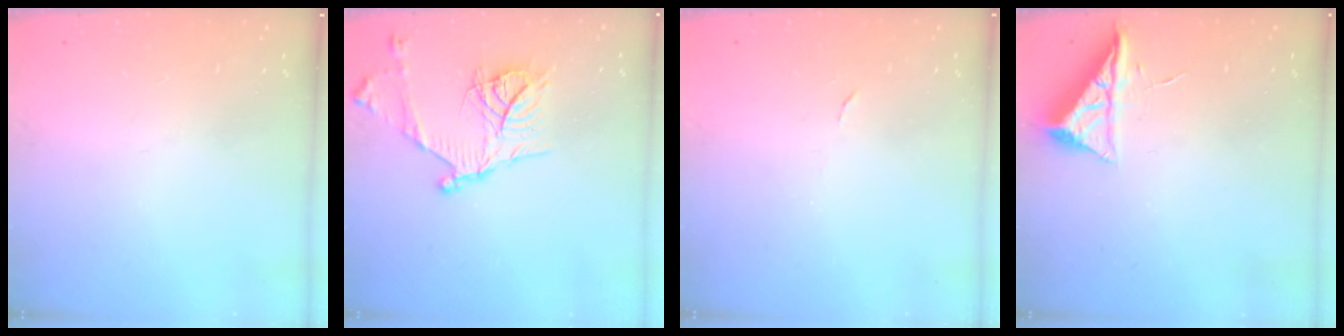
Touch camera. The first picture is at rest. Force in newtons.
{"total": 18.1, "press": 18.0, "slide": 1.7}
{"total": 3.7, "press": 3.7, "slide": 0.2}
{"total": 6.1, "press": 6.1, "slide": 0.7}